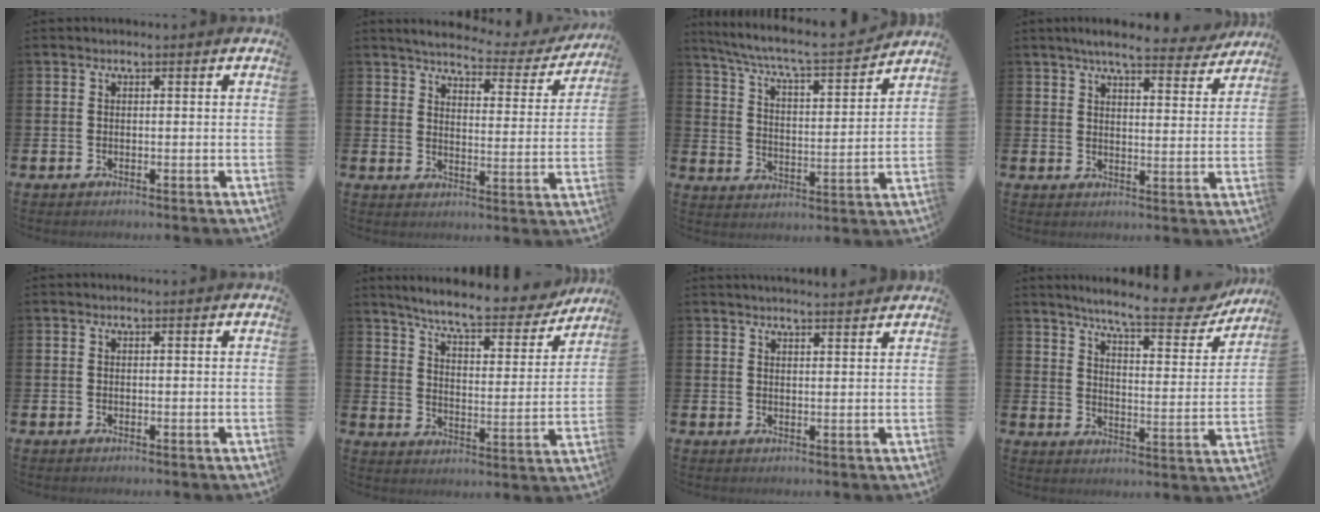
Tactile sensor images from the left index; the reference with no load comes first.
{"total": 4.1, "force": [3.8, 1.0, 1.3], "torque": [-0.040, -0.031, 0.056]}
{"total": 7.3, "force": [6.8, 0.6, 2.8], "torque": [-0.083, -0.052, 0.112]}
{"total": 6.5, "force": [5.9, 1.1, 2.4], "torque": [-0.045, -0.030, 0.101]}
{"total": 0.0}
{"total": 8.0, "force": [7.3, 1.1, 3.2], "torque": [-0.086, -0.050, 0.121]}
{"total": 2.7, "force": [2.7, -0.1, 0.1], "torque": [-0.004, -0.013, 0.048]}
{"total": 8.4, "force": [7.5, 1.1, 3.6], "torque": [-0.077, -0.053, 0.121]}